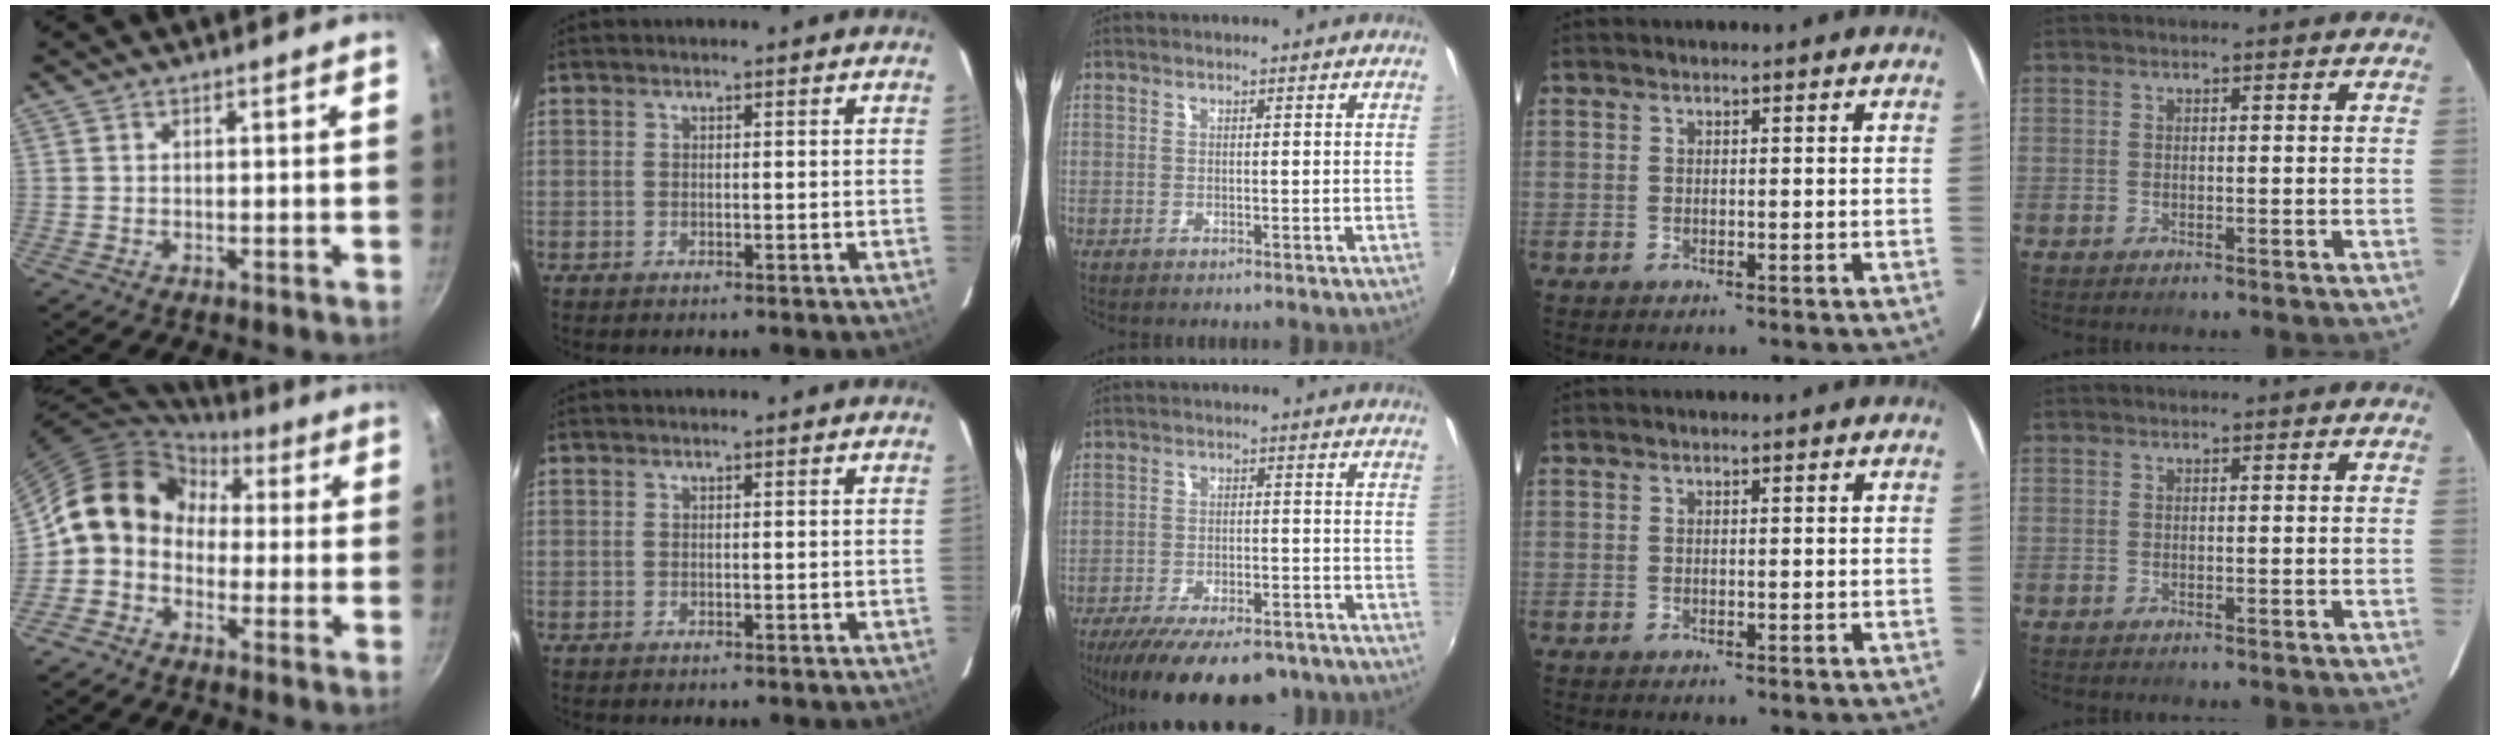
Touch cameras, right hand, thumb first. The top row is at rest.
{"thumb": {"total": 11.4, "force": [0.6, 9.6, 6.2], "torque": [-0.069, 0.034, -0.017]}, "middle": {"total": 18.3, "force": [-13.8, 6.7, 10.0], "torque": [-0.198, -0.036, -0.199]}}